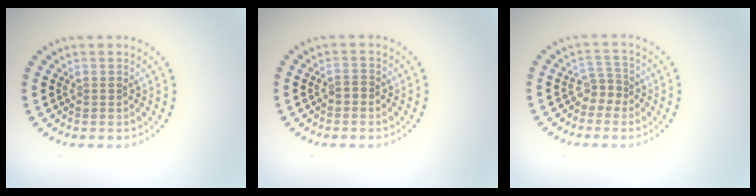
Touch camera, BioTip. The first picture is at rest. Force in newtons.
{"total": 0.8, "press": 0.8, "slide": 0.2}
{"total": 1.9, "press": 1.3, "slide": 1.4}